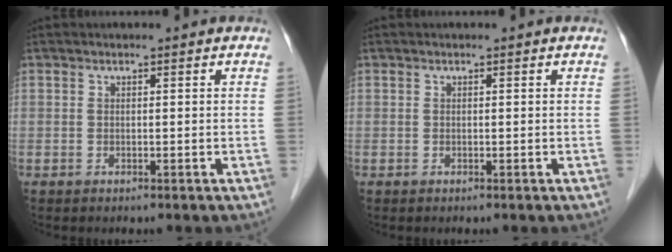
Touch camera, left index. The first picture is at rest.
{"total": 0.0}